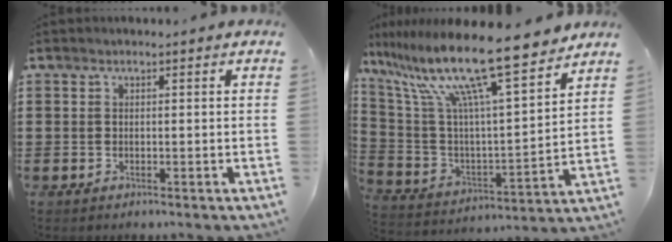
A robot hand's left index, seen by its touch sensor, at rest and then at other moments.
{"total": 15.6, "force": [12.2, 1.0, 9.8], "torque": [-0.225, -0.087, 0.200]}